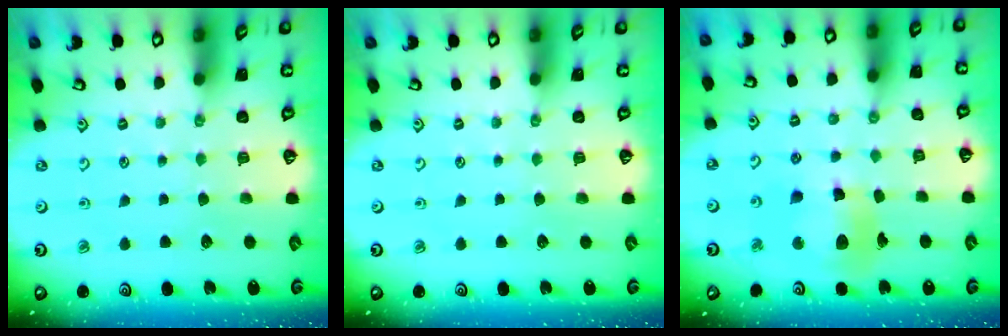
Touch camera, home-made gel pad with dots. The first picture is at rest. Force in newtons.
{"total": 0.0}
{"total": 12.7, "press": 12.7, "slide": 1.4}